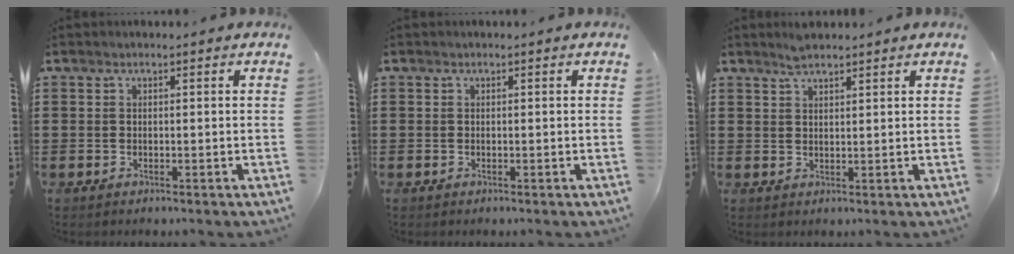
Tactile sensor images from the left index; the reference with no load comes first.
{"total": 0.0}
{"total": 2.5, "force": [2.2, 0.5, 1.1], "torque": [-0.025, 0.001, 0.041]}